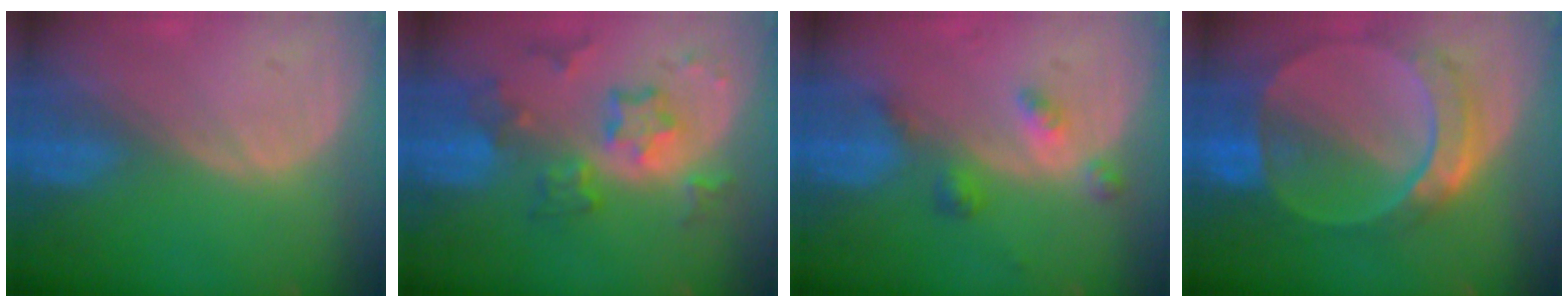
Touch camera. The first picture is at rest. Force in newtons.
{"total": 8.3, "press": 7.3, "slide": 3.9}
{"total": 4.2, "press": 3.9, "slide": 1.6}
{"total": 9.8, "press": 8.4, "slide": 5.0}